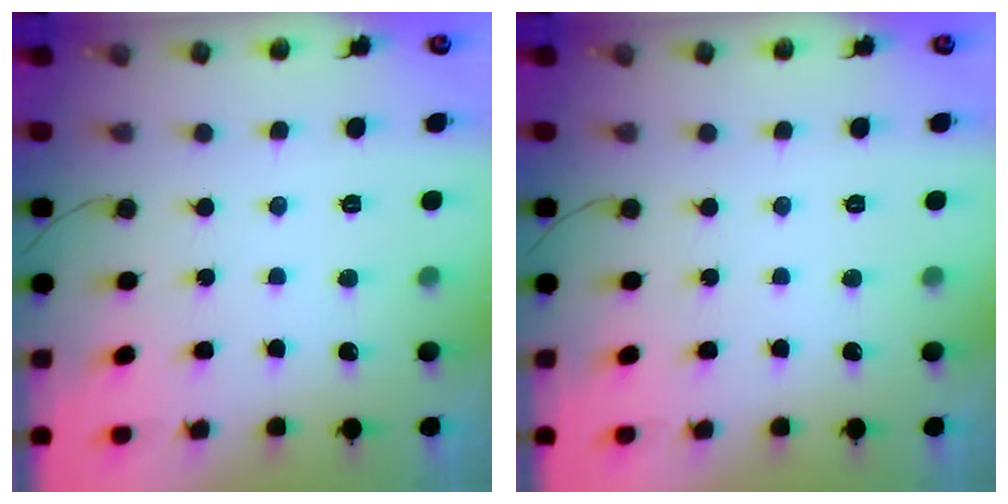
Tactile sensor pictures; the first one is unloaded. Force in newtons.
{"total": 0.0}